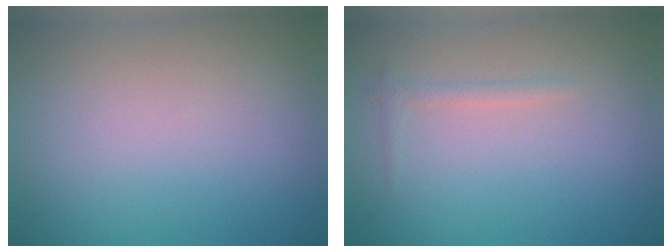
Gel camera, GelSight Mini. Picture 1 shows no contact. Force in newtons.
{"total": 0.9, "press": 0.9, "slide": 0.1}